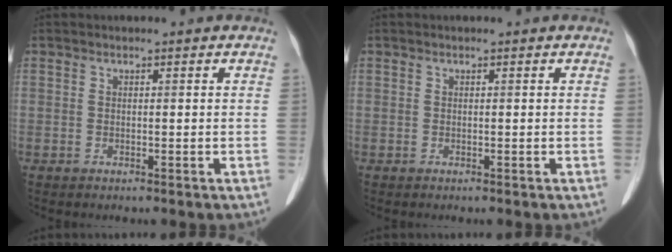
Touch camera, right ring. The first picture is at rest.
{"total": 0.0}